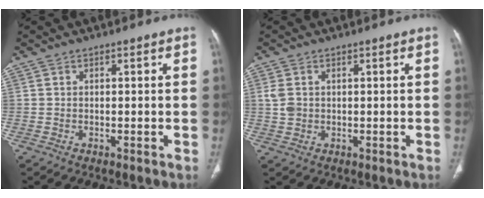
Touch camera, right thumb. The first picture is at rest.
{"total": 2.9, "force": [0.4, 2.2, 1.7], "torque": [-0.040, 0.001, 0.013]}